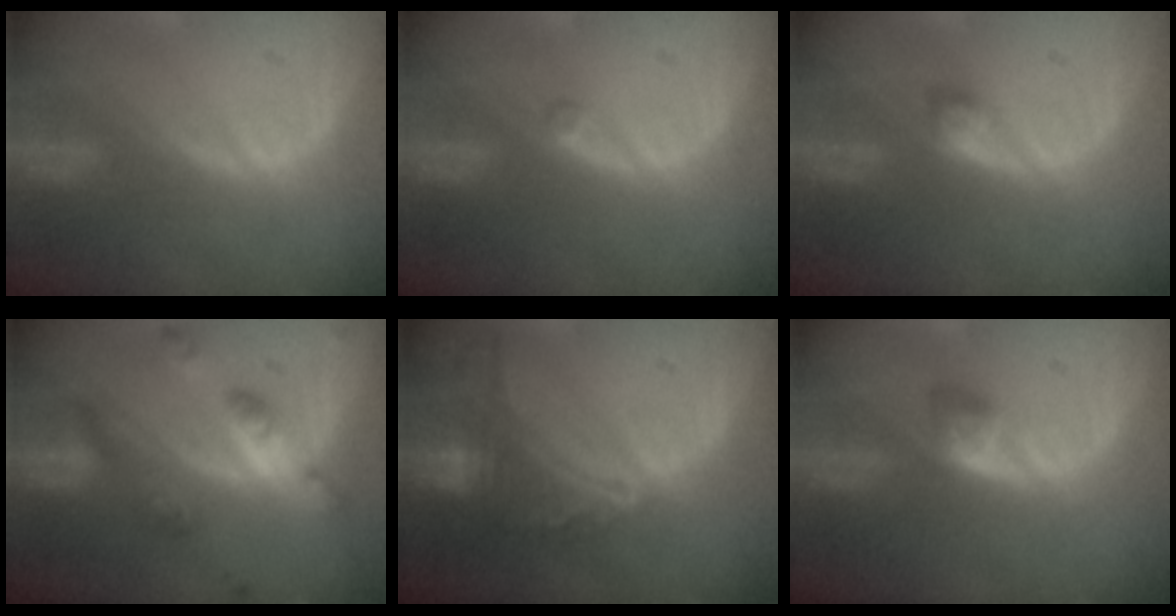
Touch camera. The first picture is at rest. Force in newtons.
{"total": 0.6, "press": 0.6, "slide": 0.1}
{"total": 1.8, "press": 1.7, "slide": 0.3}
{"total": 7.0, "press": 7.0, "slide": 0.5}
{"total": 9.3, "press": 8.2, "slide": 4.4}
{"total": 2.7, "press": 2.5, "slide": 1.1}